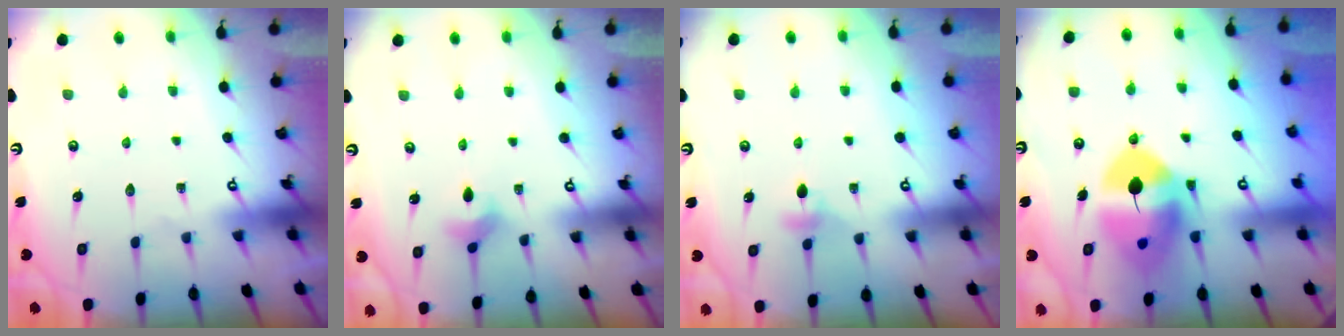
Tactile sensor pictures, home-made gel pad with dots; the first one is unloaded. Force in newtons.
{"total": 4.3, "press": 4.3, "slide": 0.5}
{"total": 4.0, "press": 3.9, "slide": 0.6}
{"total": 12.5, "press": 12.4, "slide": 1.9}